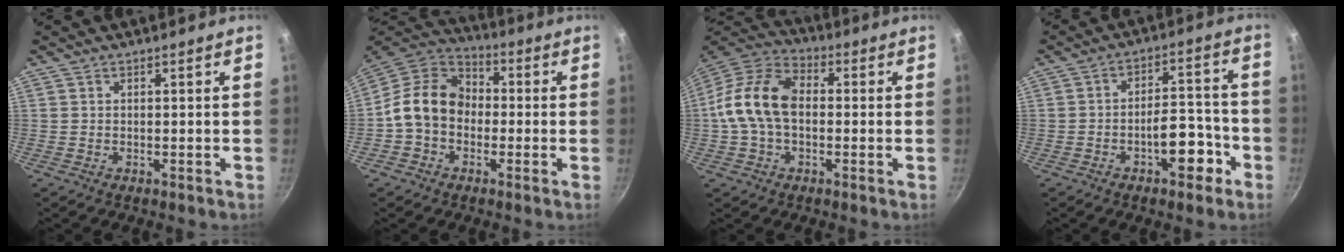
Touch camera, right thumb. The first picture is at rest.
{"total": 13.1, "force": [-1.1, 10.3, 8.0], "torque": [-0.104, 0.037, -0.041]}
{"total": 14.1, "force": [-0.2, 9.4, 10.5], "torque": [-0.177, 0.038, -0.023]}
{"total": 9.1, "force": [-4.3, 4.3, 6.8], "torque": [-0.069, 0.048, -0.057]}